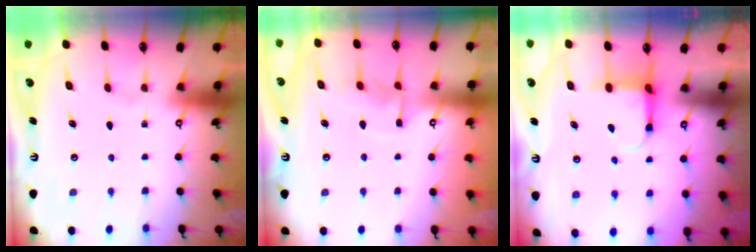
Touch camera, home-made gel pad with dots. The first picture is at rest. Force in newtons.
{"total": 6.6, "press": 6.6, "slide": 0.8}
{"total": 3.9, "press": 3.7, "slide": 1.2}